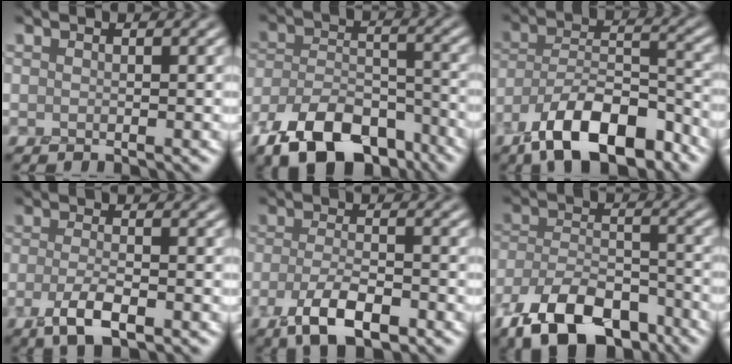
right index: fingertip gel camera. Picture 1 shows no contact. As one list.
[{"total": 9.0, "force": [-6.3, 4.3, 4.8], "torque": [-0.080, -0.014, -0.112]}, {"total": 10.0, "force": [-6.9, 3.7, 6.3], "torque": [-0.101, -0.006, -0.130]}, {"total": 3.4, "force": [-2.0, 0.8, 2.6], "torque": [-0.053, -0.008, -0.042]}, {"total": 4.9, "force": [-2.9, 1.7, 3.6], "torque": [-0.070, -0.008, -0.058]}, {"total": 9.5, "force": [-6.9, 4.1, 5.1], "torque": [-0.089, -0.018, -0.126]}]